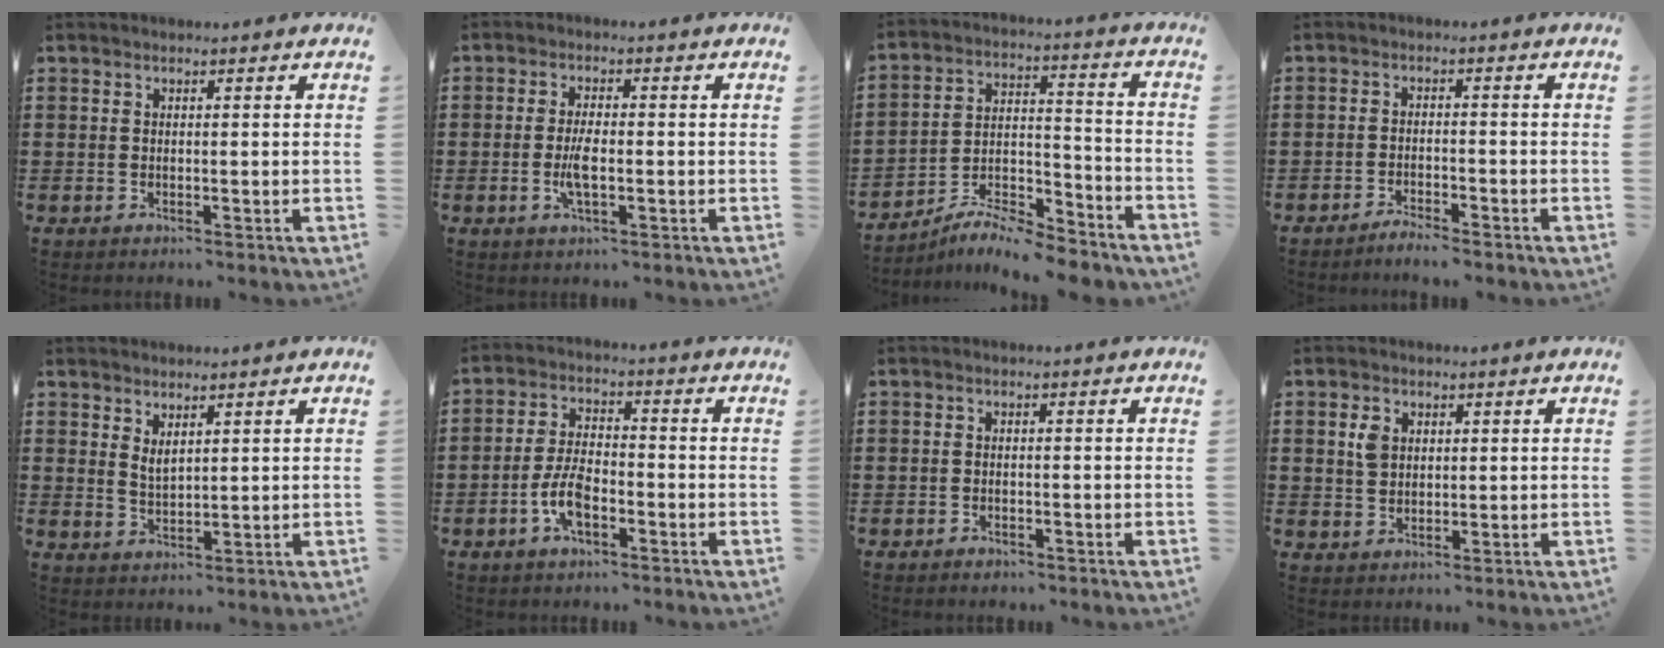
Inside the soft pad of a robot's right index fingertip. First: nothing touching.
{"total": 3.9, "force": [-0.8, 1.3, 3.6], "torque": [-0.076, -0.001, -0.019]}
{"total": 8.5, "force": [-8.0, 1.2, 2.6], "torque": [-0.034, 0.020, -0.152]}
{"total": 2.3, "force": [-2.3, -0.1, 0.3], "torque": [-0.010, 0.002, -0.045]}
{"total": 2.2, "force": [1.6, 0.8, 1.2], "torque": [-0.025, 0.003, 0.030]}
{"total": 6.1, "force": [-2.5, 2.7, 4.8], "torque": [-0.112, 0.002, -0.054]}
{"total": 1.0, "force": [-1.0, 0.2, 0.1], "torque": [-0.005, -0.002, -0.021]}
{"total": 2.9, "force": [1.0, 2.2, 1.7], "torque": [-0.042, 0.008, 0.018]}